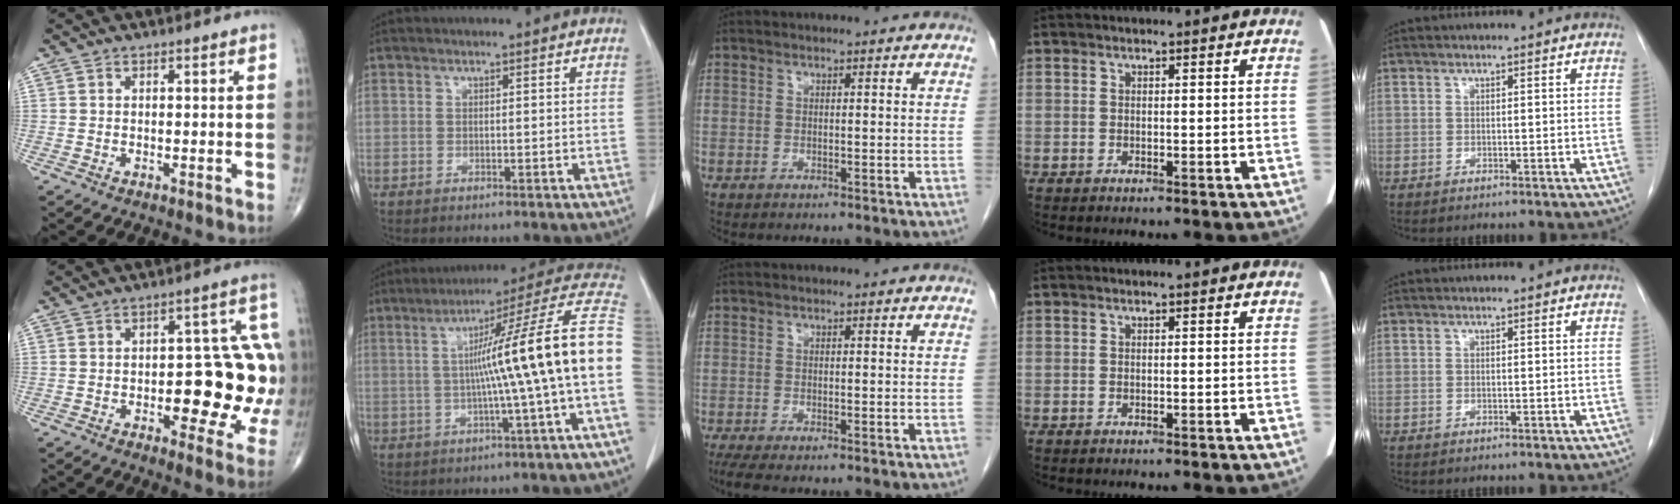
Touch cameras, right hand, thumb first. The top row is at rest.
{"thumb": {"total": 17.1, "force": [-1.5, 7.0, 15.5], "torque": [-0.171, 0.019, -0.011]}, "index": {"total": 17.6, "force": [-0.5, -1.6, 17.6], "torque": [-0.229, 0.035, -0.016]}, "middle": {"total": 3.1, "force": [-2.2, 0.5, 2.1], "torque": [-0.043, -0.011, -0.041]}}